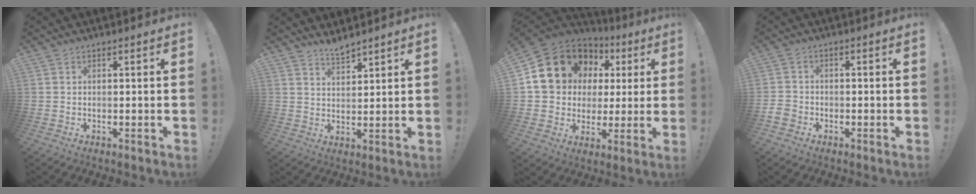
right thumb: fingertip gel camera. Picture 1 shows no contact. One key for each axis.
{"total": 4.5, "fx": 4.3, "fy": 1.0, "fz": 1.0, "tx": -0.014, "ty": -0.031, "tz": 0.077}
{"total": 16.8, "fx": 7.5, "fy": 13.4, "fz": 6.8, "tx": -0.106, "ty": -0.038, "tz": 0.166}
{"total": 3.4, "fx": -2.1, "fy": 2.4, "fz": 1.1, "tx": -0.030, "ty": 0.004, "tz": -0.040}